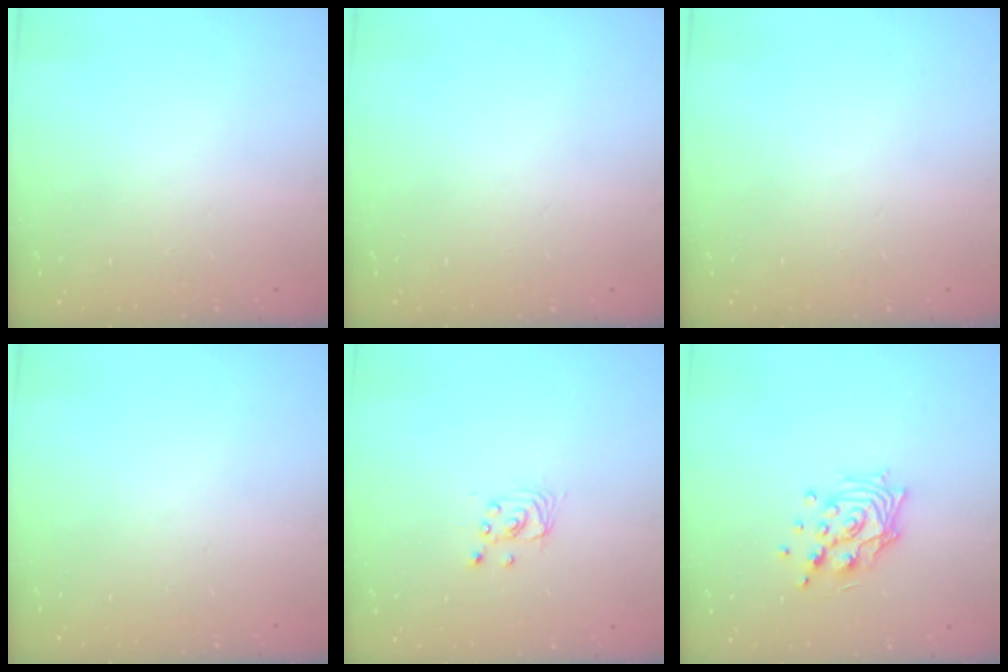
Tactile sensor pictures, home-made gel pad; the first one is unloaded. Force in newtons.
{"total": 0.0}
{"total": 0.0}
{"total": 0.0}
{"total": 2.5, "press": 2.5, "slide": 0.1}
{"total": 12.6, "press": 12.5, "slide": 1.7}